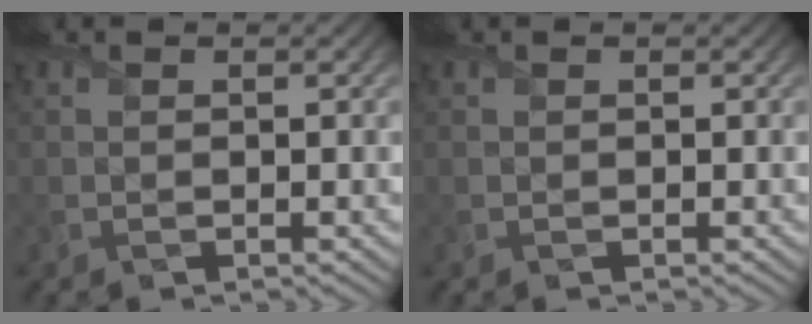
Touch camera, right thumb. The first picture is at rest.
{"total": 0.0}